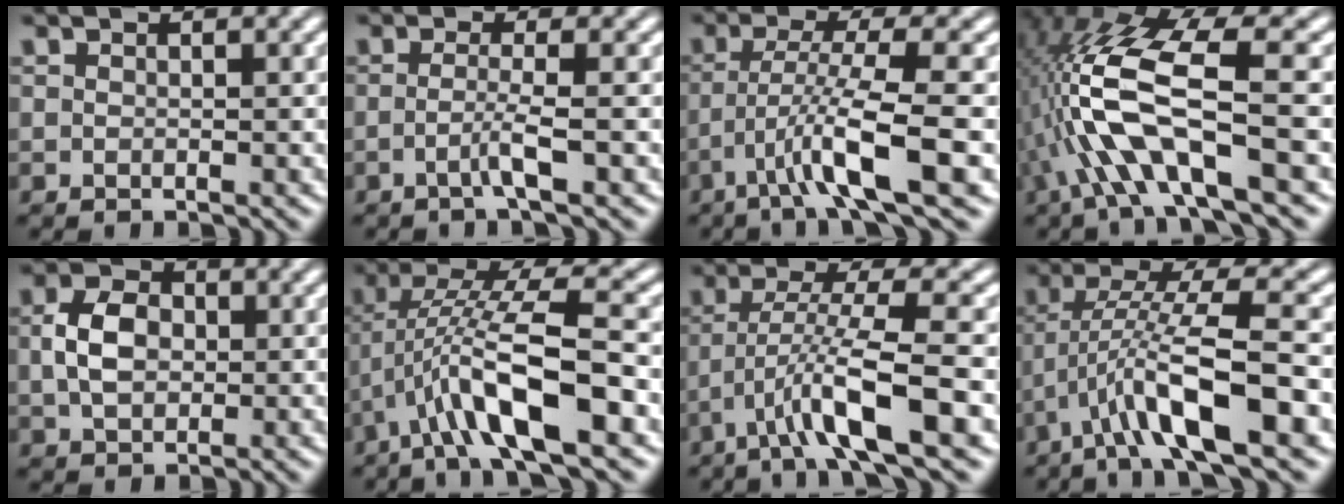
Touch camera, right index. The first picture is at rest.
{"total": 2.3, "force": [-1.1, -1.3, 1.5], "torque": [-0.028, -0.011, -0.014]}
{"total": 5.5, "force": [-1.9, 0.0, 5.2], "torque": [-0.093, -0.017, -0.022]}
{"total": 8.3, "force": [-0.2, 2.9, 7.7], "torque": [-0.177, -0.020, 0.008]}
{"total": 3.2, "force": [0.3, 1.7, 2.7], "torque": [-0.040, -0.004, 0.015]}
{"total": 6.7, "force": [-0.4, 1.7, 6.5], "torque": [-0.123, -0.008, 0.000]}
{"total": 5.3, "force": [-1.8, 0.4, 4.9], "torque": [-0.092, -0.014, -0.020]}
{"total": 6.1, "force": [-1.0, 1.2, 5.9], "torque": [-0.119, -0.014, -0.008]}